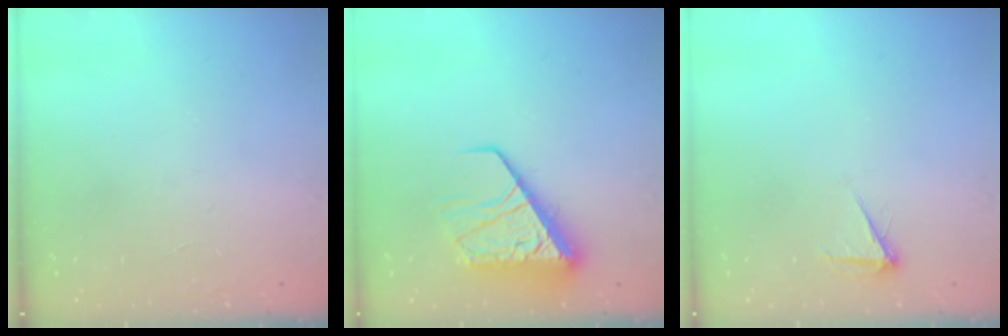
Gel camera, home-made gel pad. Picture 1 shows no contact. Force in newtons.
{"total": 12.0, "press": 11.9, "slide": 1.4}
{"total": 3.9, "press": 3.8, "slide": 0.6}